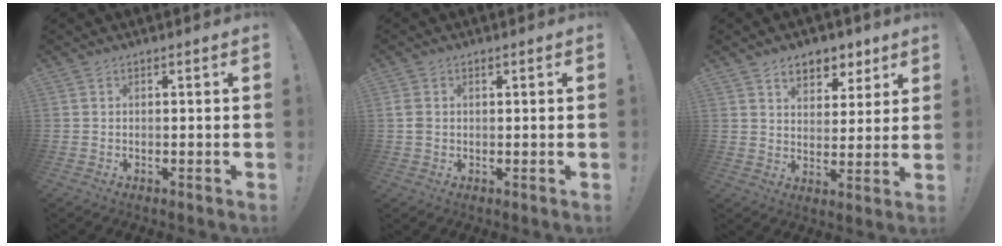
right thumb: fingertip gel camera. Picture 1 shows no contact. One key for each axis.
{"total": 2.2, "fx": 0.4, "fy": 1.8, "fz": 1.2, "tx": -0.019, "ty": 0.005, "tz": 0.008}
{"total": 8.3, "fx": 5.4, "fy": 5.4, "fz": 3.1, "tx": -0.027, "ty": -0.040, "tz": 0.099}